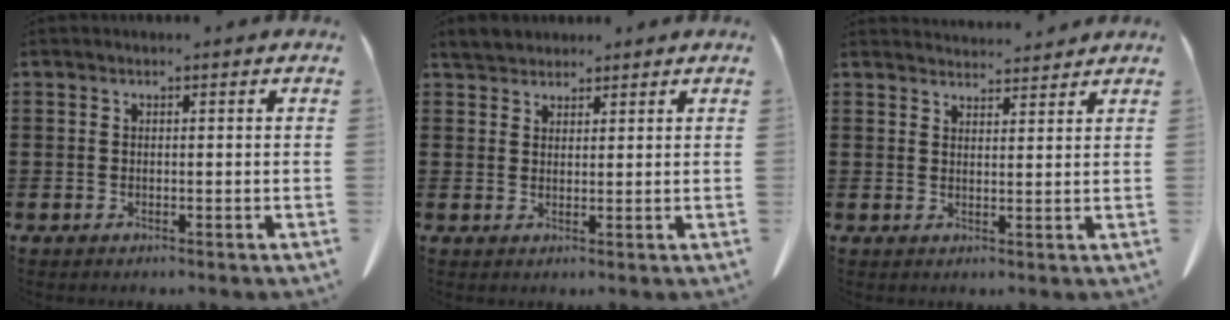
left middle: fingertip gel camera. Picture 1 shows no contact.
{"total": 2.7, "force": [2.6, 0.8, 0.2], "torque": [-0.012, 0.001, 0.051]}
{"total": 2.9, "force": [2.8, 0.2, 0.1], "torque": [-0.001, -0.012, 0.051]}